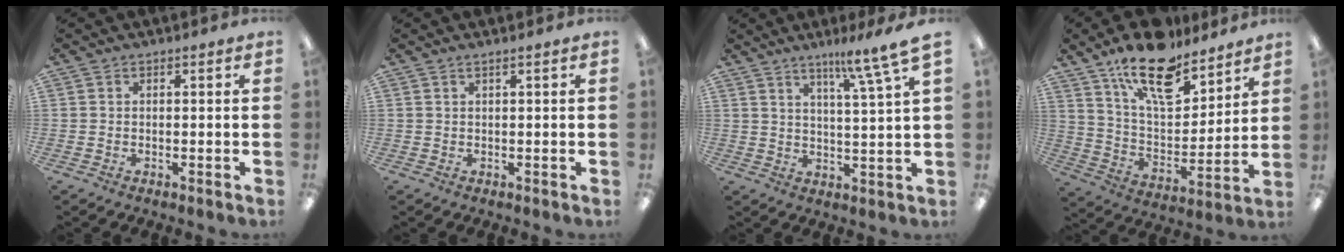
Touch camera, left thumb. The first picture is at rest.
{"total": 0.9, "force": [0.6, 0.0, 0.7], "torque": [-0.013, -0.001, 0.010]}
{"total": 9.6, "force": [7.1, -0.1, 6.4], "torque": [-0.094, -0.049, 0.111]}
{"total": 17.8, "force": [13.0, 7.7, 9.4], "torque": [-0.156, -0.076, 0.226]}